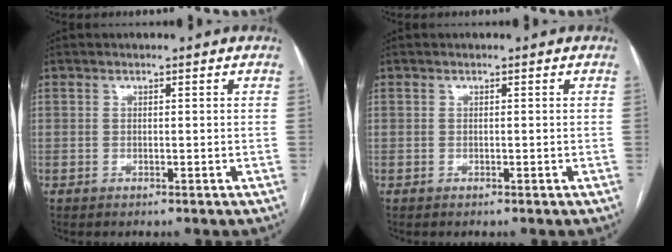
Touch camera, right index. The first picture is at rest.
{"total": 0.0}